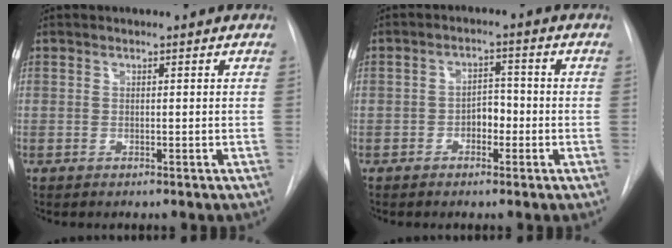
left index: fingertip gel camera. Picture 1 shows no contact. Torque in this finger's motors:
{"motor_torque": [0.06, 0.03, -0.02, 0.01]}